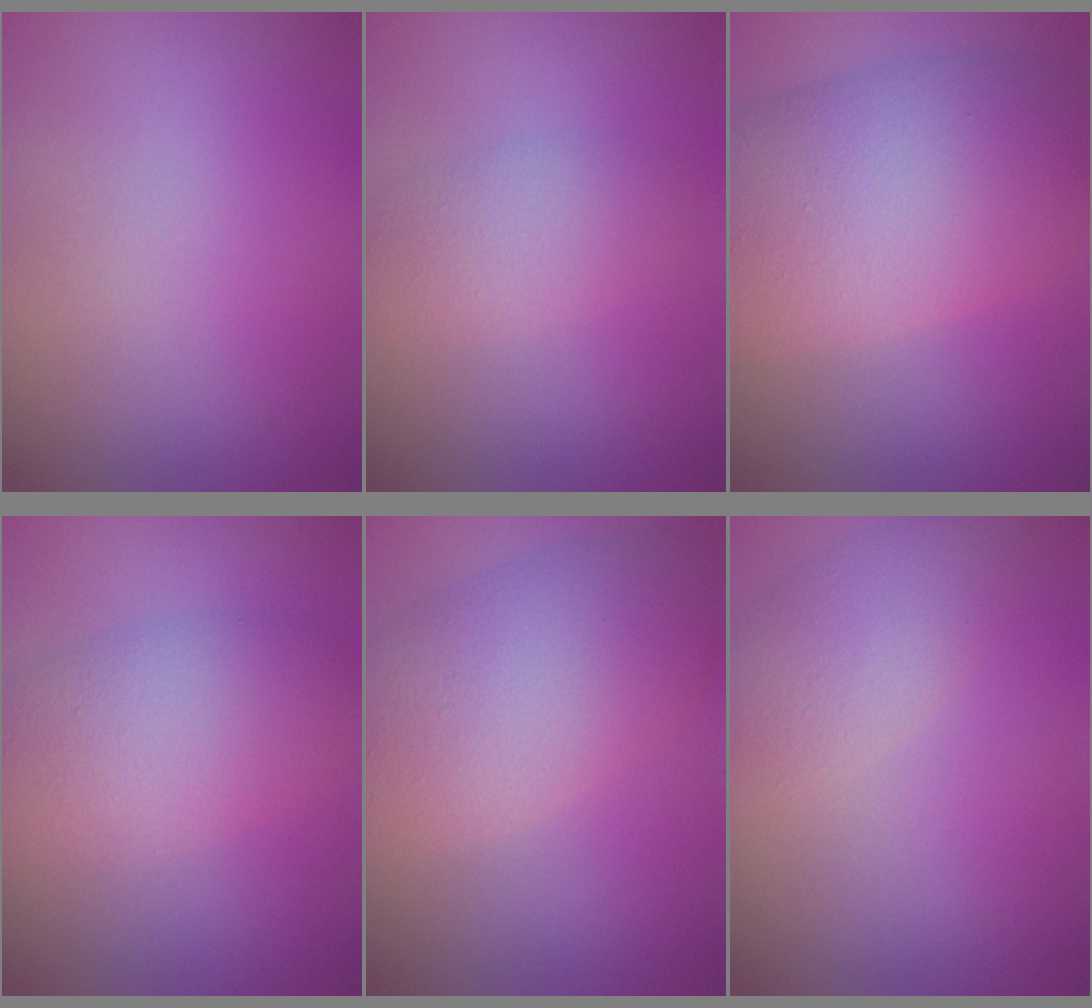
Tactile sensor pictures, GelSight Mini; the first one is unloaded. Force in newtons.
{"total": 2.7, "press": 2.7, "slide": 0.1}
{"total": 9.9, "press": 9.9, "slide": 0.4}
{"total": 5.4, "press": 5.4, "slide": 0.3}
{"total": 7.2, "press": 7.2, "slide": 0.5}
{"total": 3.2, "press": 3.1, "slide": 0.2}